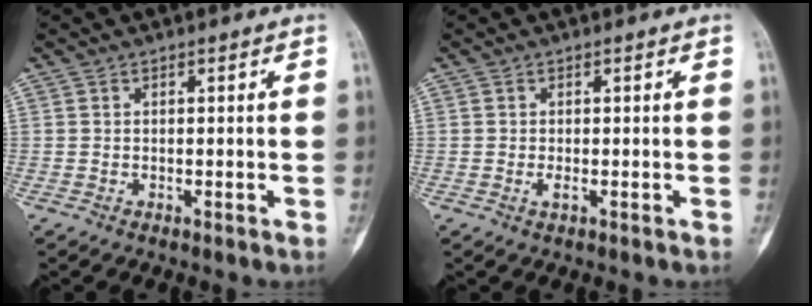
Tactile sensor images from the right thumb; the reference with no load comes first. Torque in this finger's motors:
{"motor_torque": [-0.29, 0.10, -0.02, 0.02, -0.01]}